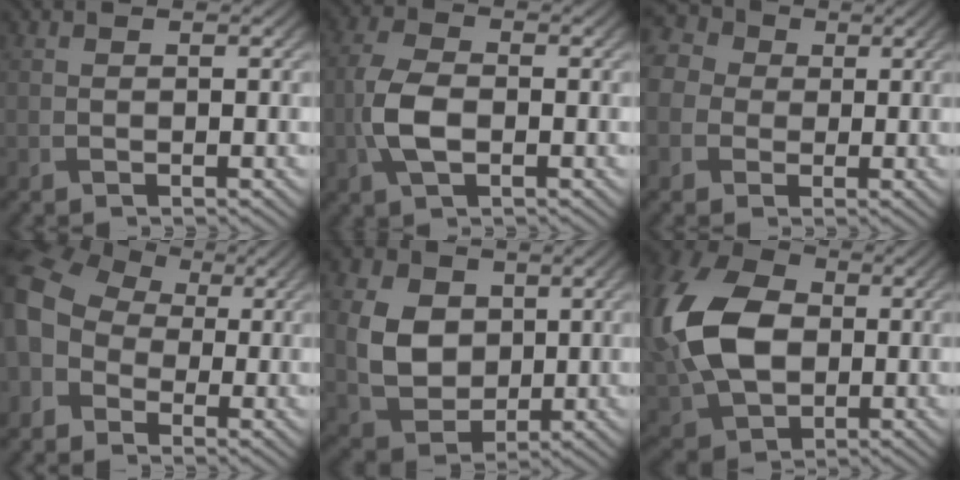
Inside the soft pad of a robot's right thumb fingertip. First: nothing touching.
{"total": 5.5, "force": [-1.2, 2.9, 4.5], "torque": [-0.111, 0.000, -0.030]}
{"total": 8.1, "force": [1.5, 7.1, 3.6], "torque": [-0.125, 0.026, 0.001]}
{"total": 11.3, "force": [-1.4, 9.3, 6.2], "torque": [-0.178, -0.019, -0.043]}
{"total": 8.5, "force": [1.3, 6.6, 5.1], "torque": [-0.132, -0.003, 0.022]}
{"total": 15.4, "force": [0.4, 10.8, 11.0], "torque": [-0.283, 0.008, 0.003]}